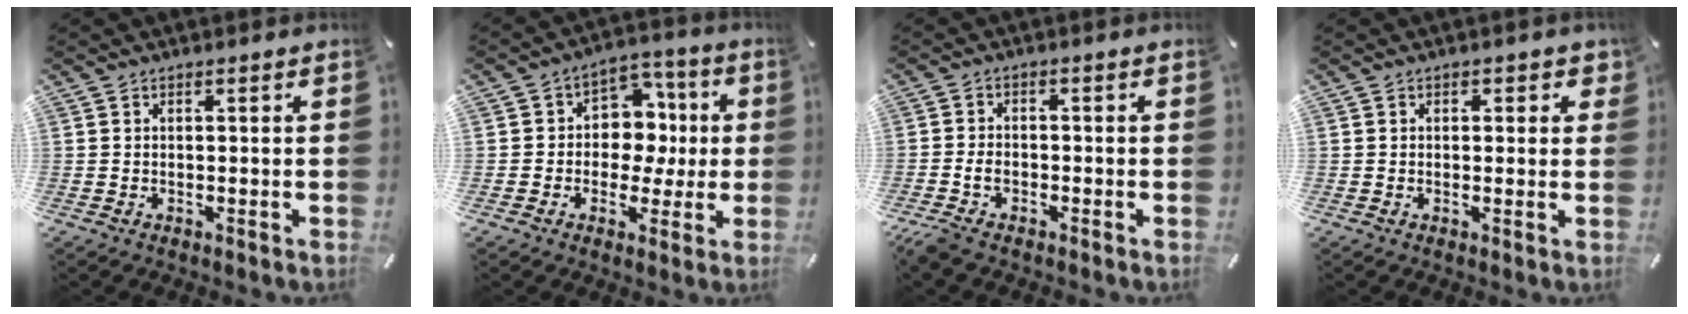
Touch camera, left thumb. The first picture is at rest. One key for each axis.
{"total": 9.3, "fx": -0.3, "fy": 8.6, "fz": 3.5, "tx": -0.041, "ty": 0.005, "tz": -0.005}
{"total": 3.2, "fx": -1.8, "fy": 1.9, "fz": 1.9, "tx": -0.046, "ty": 0.008, "tz": -0.038}
{"total": 1.5, "fx": 0.3, "fy": 1.2, "fz": 0.9, "tx": 0.006, "ty": -0.003, "tz": -0.002}